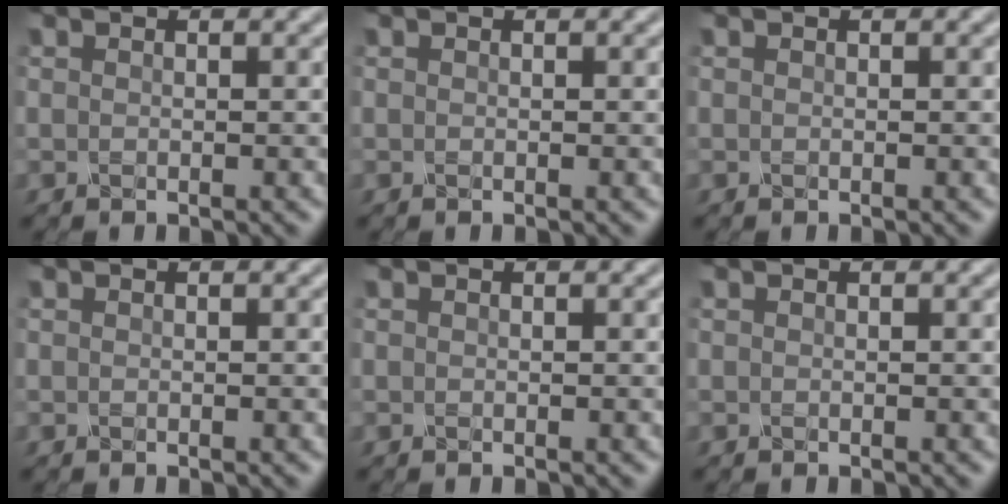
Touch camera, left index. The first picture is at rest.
{"total": 0.0}
{"total": 0.0}
{"total": 0.0}
{"total": 0.0}
{"total": 0.0}